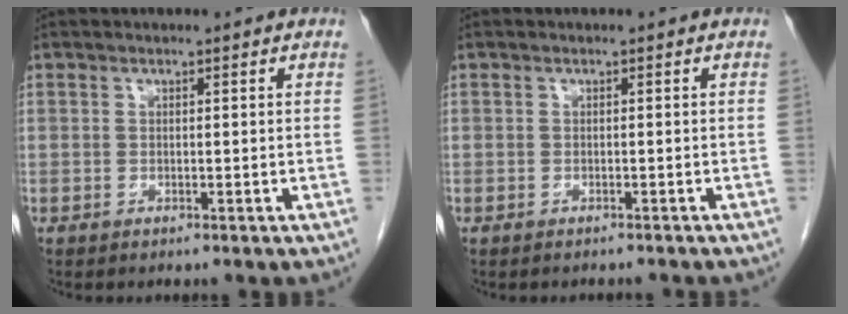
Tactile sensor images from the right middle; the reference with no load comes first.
{"total": 2.6, "force": [-2.5, 0.5, 0.6], "torque": [-0.010, -0.004, -0.028]}